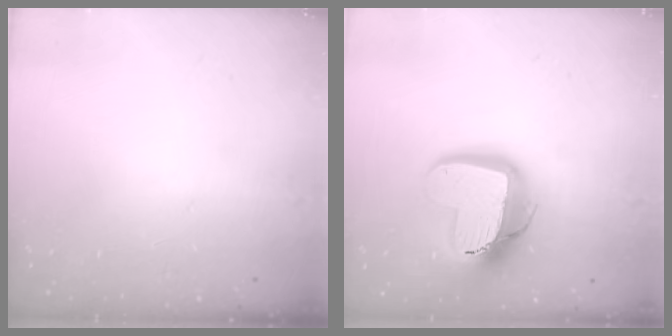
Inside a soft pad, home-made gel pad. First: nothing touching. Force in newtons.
{"total": 16.6, "press": 16.5, "slide": 1.6}